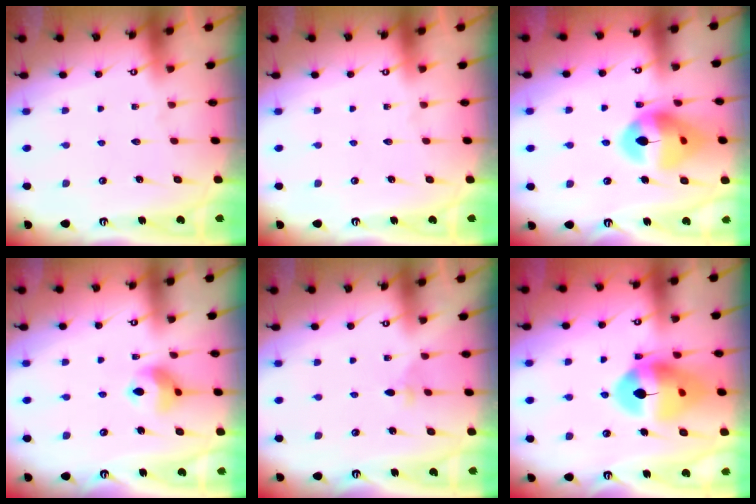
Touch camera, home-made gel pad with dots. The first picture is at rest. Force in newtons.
{"total": 0.0}
{"total": 16.8, "press": 16.6, "slide": 2.2}
{"total": 9.6, "press": 9.5, "slide": 1.3}
{"total": 3.0, "press": 2.9, "slide": 0.5}
{"total": 14.0, "press": 13.9, "slide": 1.7}